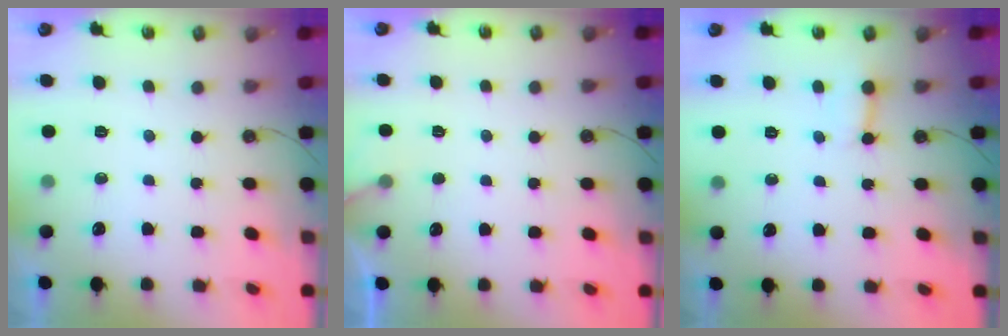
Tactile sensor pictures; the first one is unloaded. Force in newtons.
{"total": 4.0, "press": 4.0, "slide": 0.3}
{"total": 3.0, "press": 2.9, "slide": 0.5}